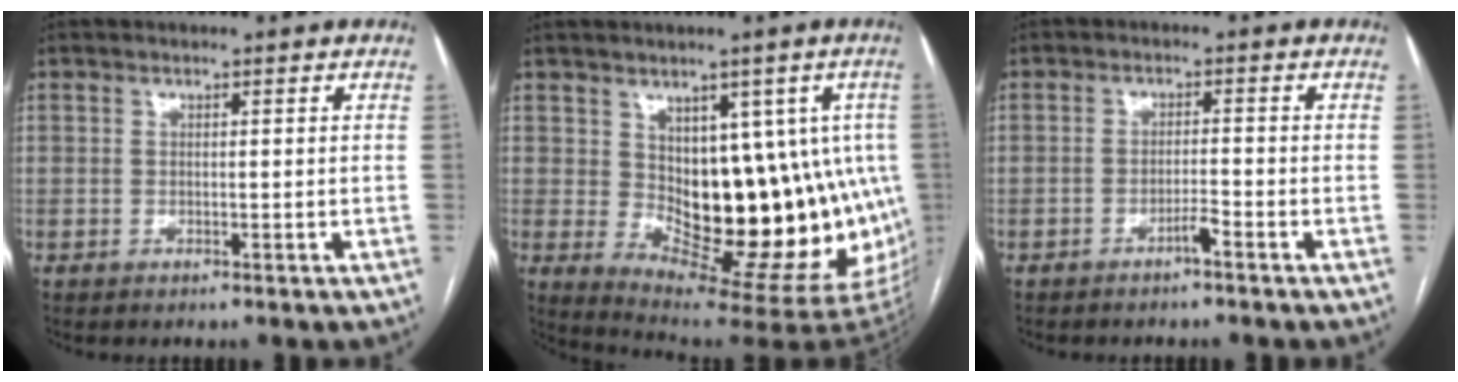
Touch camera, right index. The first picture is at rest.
{"total": 16.5, "force": [0.5, 7.7, 14.6], "torque": [-0.148, 0.013, 0.028]}
{"total": 1.8, "force": [-1.4, 0.0, 1.2], "torque": [-0.019, 0.001, -0.025]}